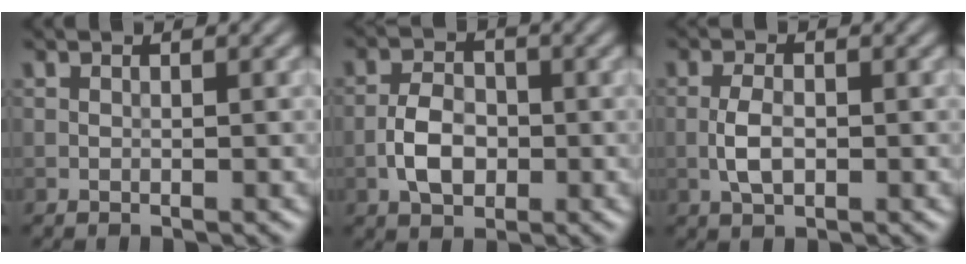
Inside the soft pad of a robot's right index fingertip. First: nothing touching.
{"total": 3.8, "force": [-1.1, 2.4, 2.7], "torque": [-0.046, 0.005, -0.023]}
{"total": 2.5, "force": [-0.5, 1.2, 2.2], "torque": [-0.045, 0.001, -0.013]}